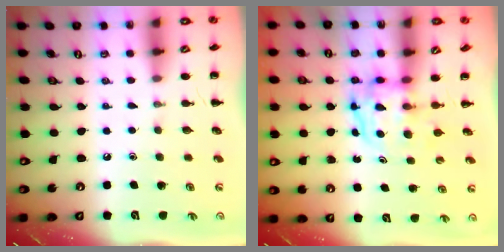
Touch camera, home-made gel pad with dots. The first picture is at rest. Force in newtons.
{"total": 4.0, "press": 4.0, "slide": 0.4}